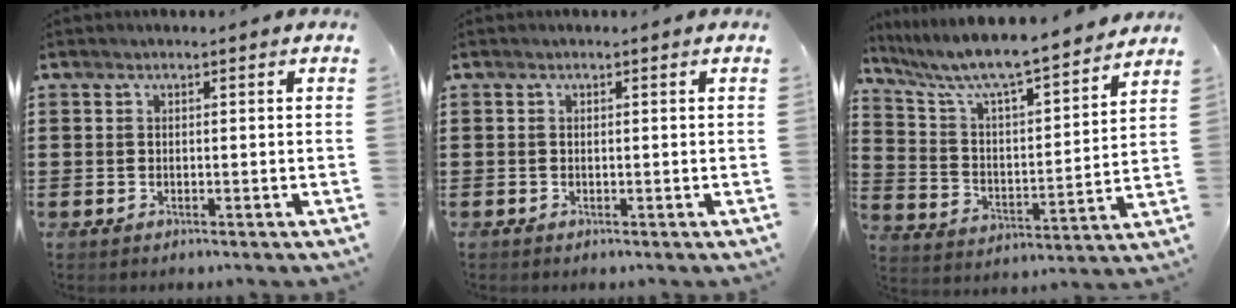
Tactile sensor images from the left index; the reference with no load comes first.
{"total": 0.0}
{"total": 6.8, "force": [6.2, 0.3, 2.9], "torque": [-0.087, -0.052, 0.098]}